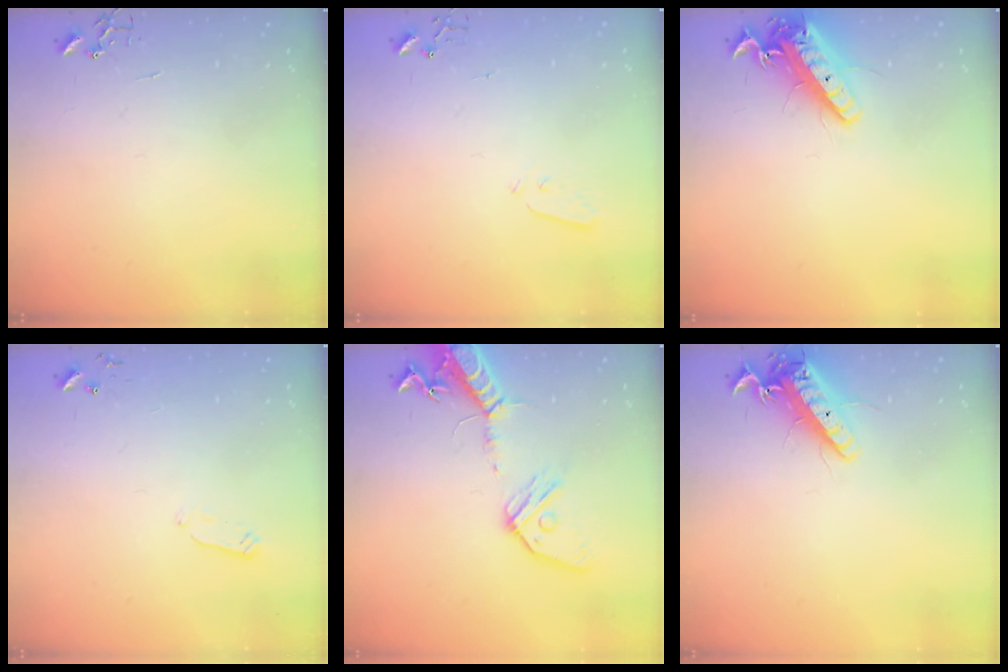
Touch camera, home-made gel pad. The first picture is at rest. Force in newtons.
{"total": 3.1, "press": 3.0, "slide": 0.7}
{"total": 16.0, "press": 15.7, "slide": 3.1}
{"total": 2.7, "press": 2.6, "slide": 0.4}
{"total": 16.0, "press": 15.7, "slide": 3.0}
{"total": 15.4, "press": 15.1, "slide": 2.8}